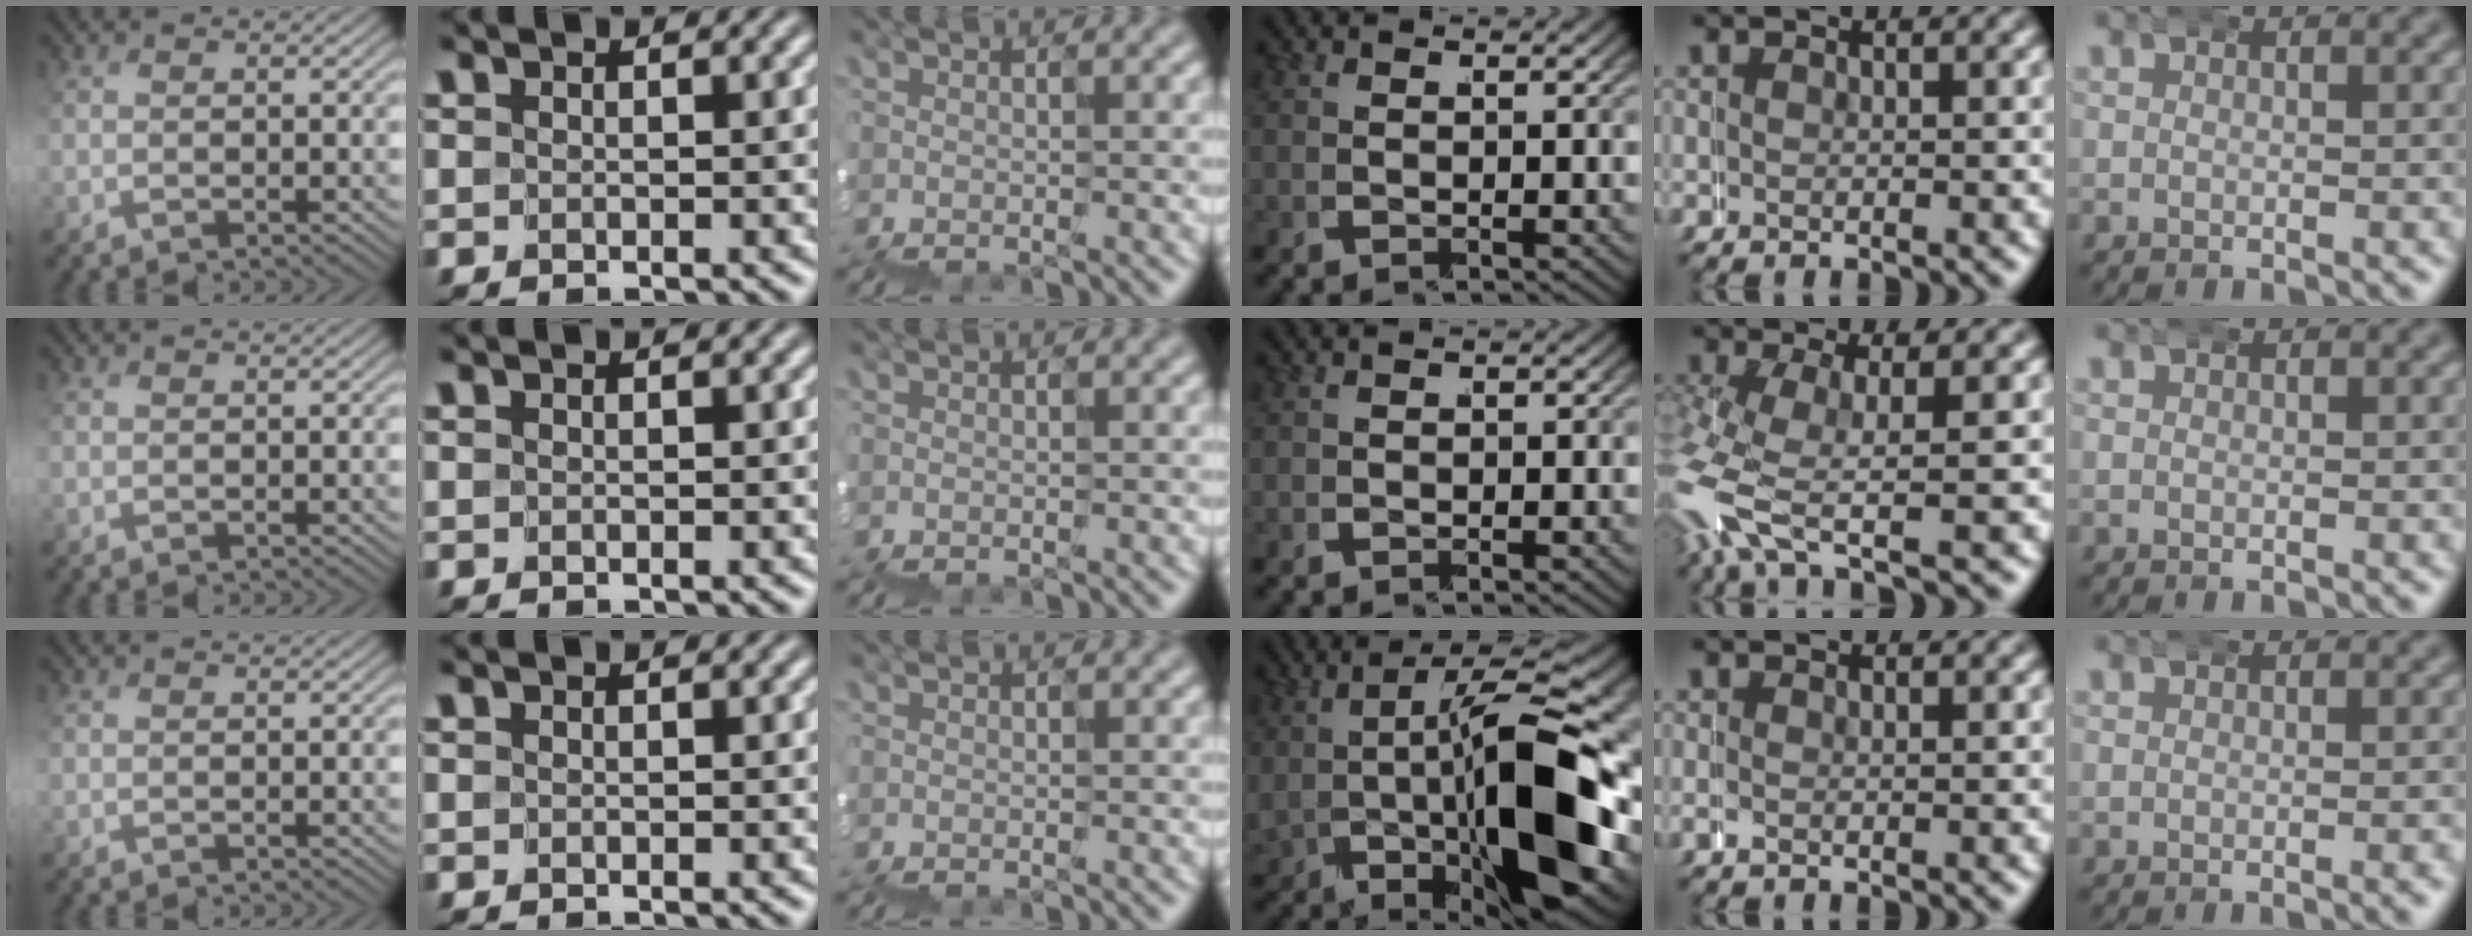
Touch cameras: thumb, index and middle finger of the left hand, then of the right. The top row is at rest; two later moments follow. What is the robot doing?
{"motion": "wrap", "object": "duck tape"}